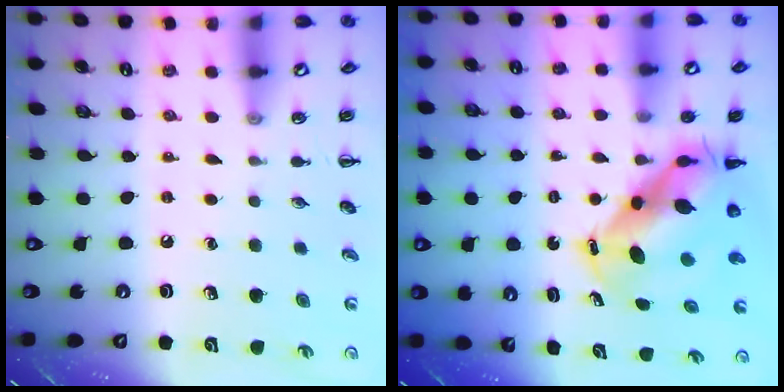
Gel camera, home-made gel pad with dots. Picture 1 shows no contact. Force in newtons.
{"total": 10.8, "press": 10.6, "slide": 2.4}